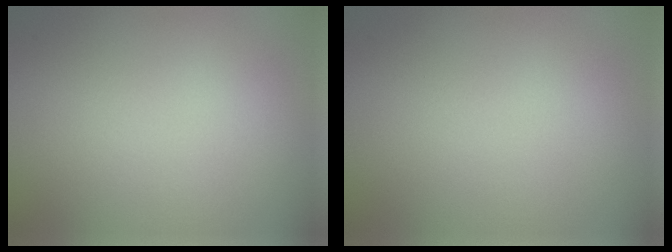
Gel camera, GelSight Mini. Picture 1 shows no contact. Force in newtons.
{"total": 0.0}